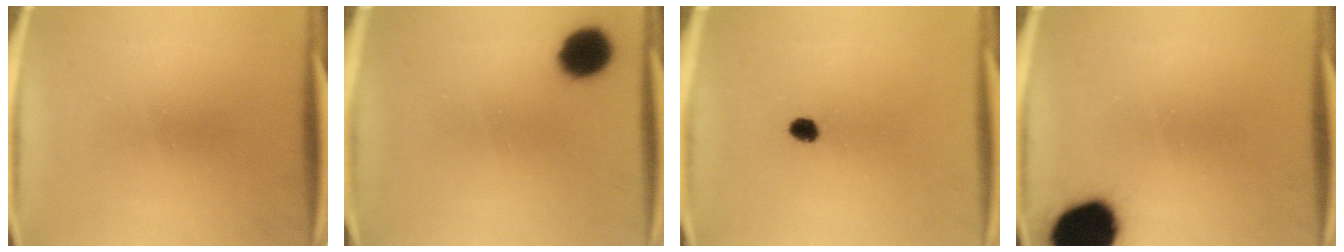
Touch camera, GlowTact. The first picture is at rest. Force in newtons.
{"total": 8.1}
{"total": 2.3}
{"total": 17.8}